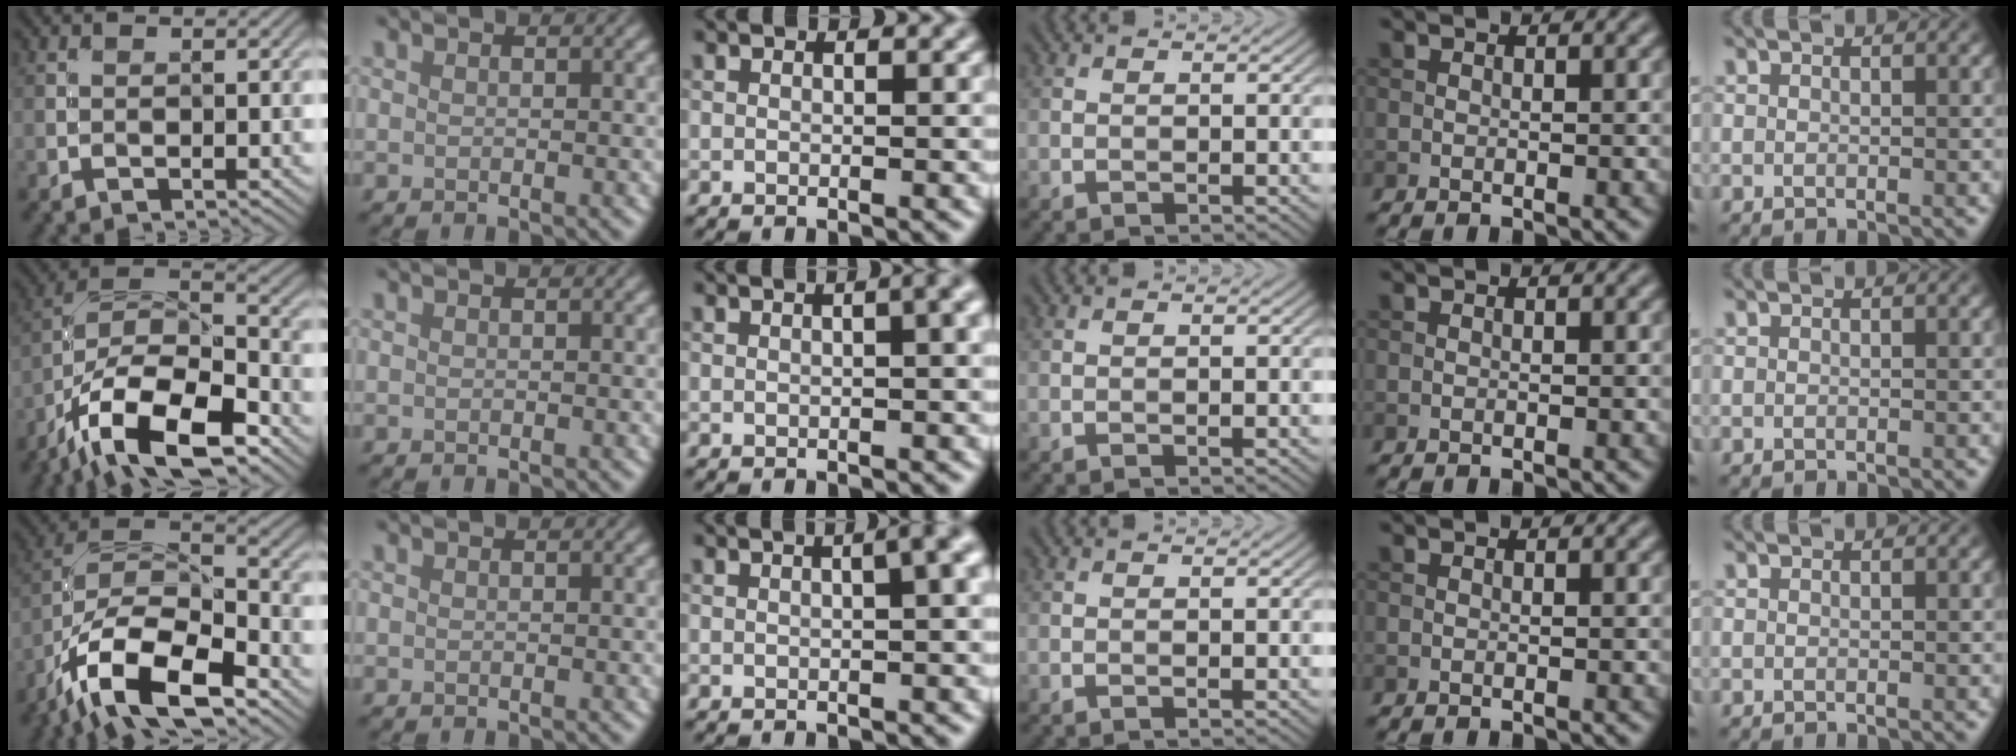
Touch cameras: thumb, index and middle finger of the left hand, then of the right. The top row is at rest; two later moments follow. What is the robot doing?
{"motion": "screw", "object": "medicine bottle"}